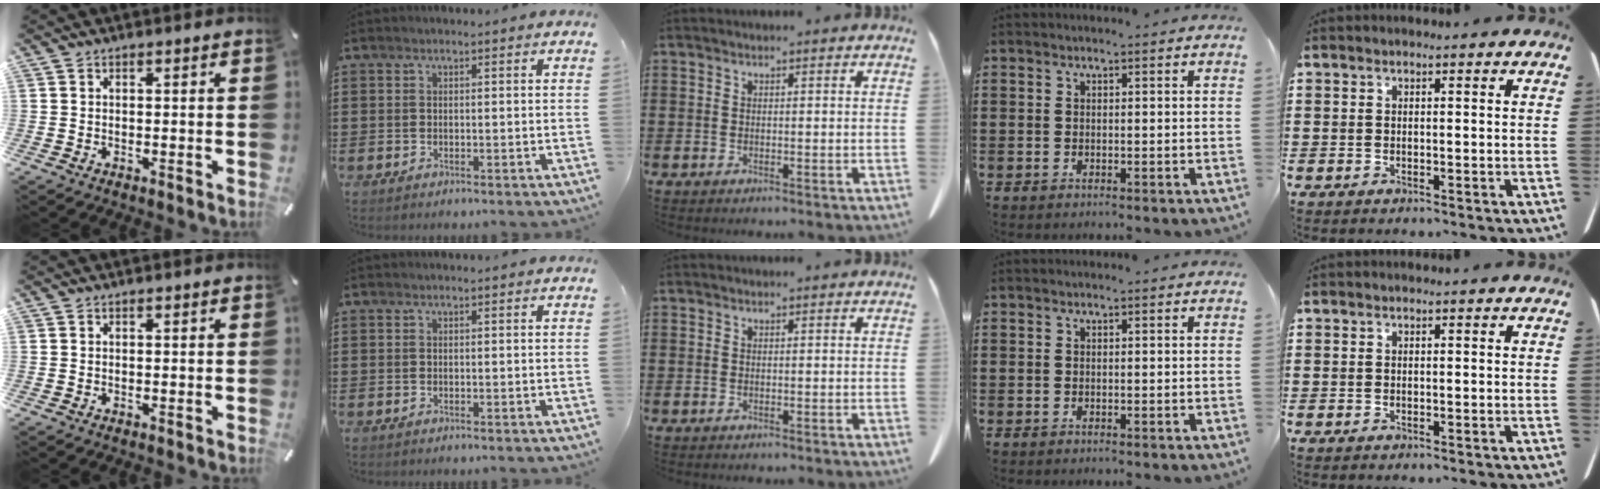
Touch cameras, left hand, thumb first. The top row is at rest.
{}